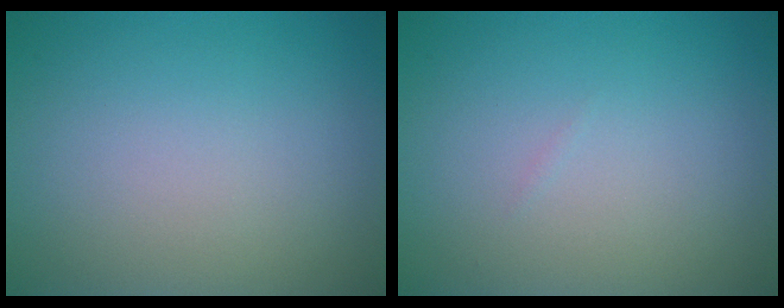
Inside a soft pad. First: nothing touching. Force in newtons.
{"total": 0.0}